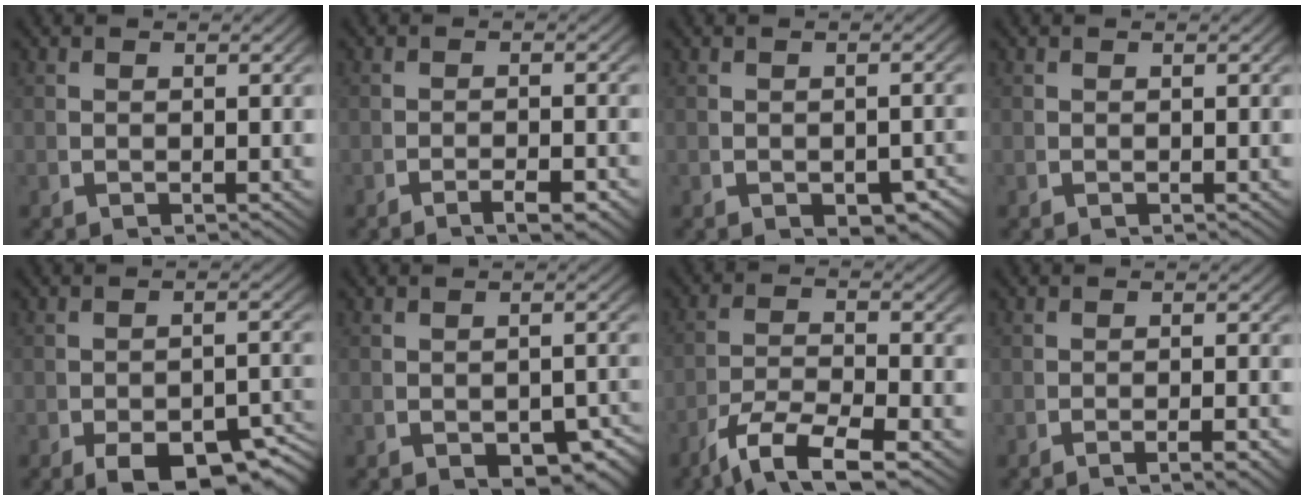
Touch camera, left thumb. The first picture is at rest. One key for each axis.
{"total": 2.3, "fx": -1.4, "fy": 0.6, "fz": 1.7, "tx": -0.025, "ty": -0.002, "tz": -0.028}
{"total": 2.4, "fx": -1.0, "fy": 1.3, "fz": 1.7, "tx": -0.028, "ty": -0.016, "tz": -0.007}
{"total": 0.0}
{"total": 6.2, "fx": -3.5, "fy": 2.8, "fz": 4.3, "tx": -0.061, "ty": -0.022, "tz": -0.044}
{"total": 3.6, "fx": -1.6, "fy": 2.0, "fz": 2.6, "tx": -0.039, "ty": -0.022, "tz": -0.013}
{"total": 6.2, "fx": -2.8, "fy": 2.9, "fz": 4.7, "tx": -0.095, "ty": -0.019, "tz": -0.039}
{"total": 1.9, "fx": -1.2, "fy": 0.2, "fz": 1.5, "tx": -0.021, "ty": 0.002, "tz": -0.024}